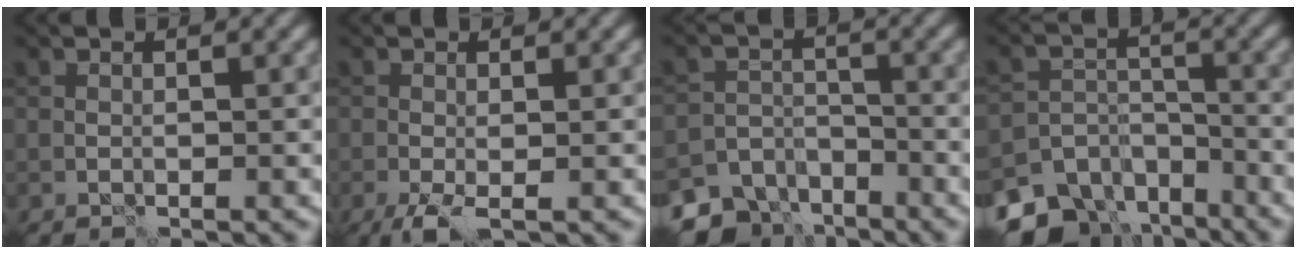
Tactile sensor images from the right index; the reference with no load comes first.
{"total": 2.2, "force": [-1.0, 0.4, 2.0], "torque": [-0.047, -0.003, -0.022]}
{"total": 7.7, "force": [-6.1, 4.2, 1.8], "torque": [-0.009, -0.010, -0.097]}
{"total": 10.7, "force": [-8.4, 6.1, 2.8], "torque": [-0.038, -0.011, -0.129]}